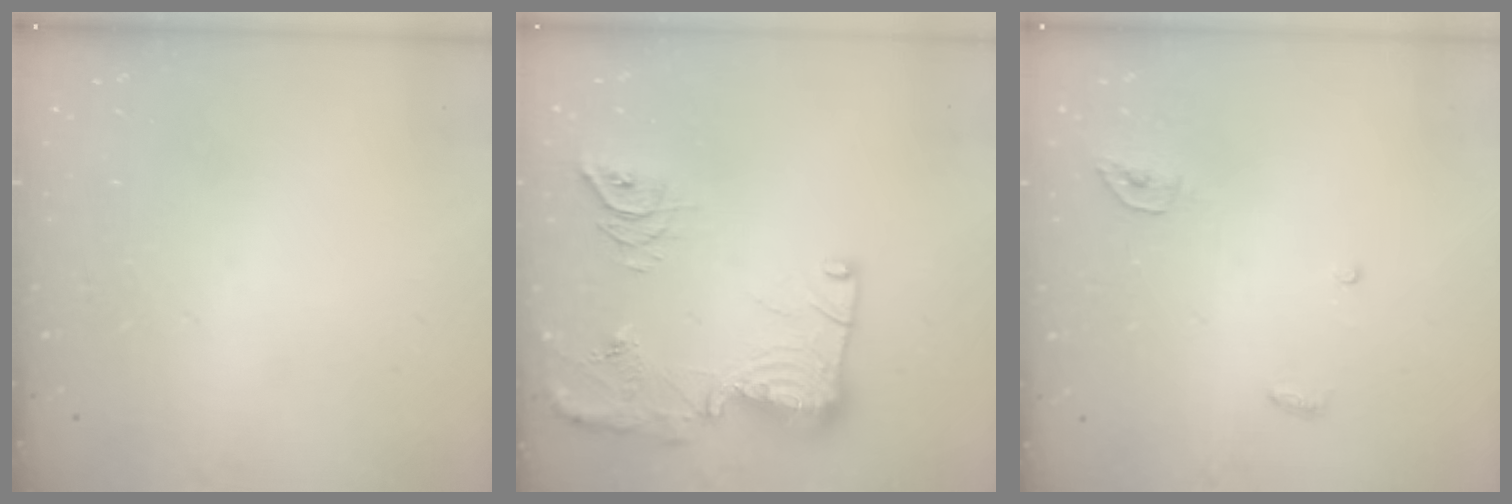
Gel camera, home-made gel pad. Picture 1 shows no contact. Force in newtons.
{"total": 18.6, "press": 18.6, "slide": 1.1}
{"total": 3.7, "press": 3.7, "slide": 0.3}